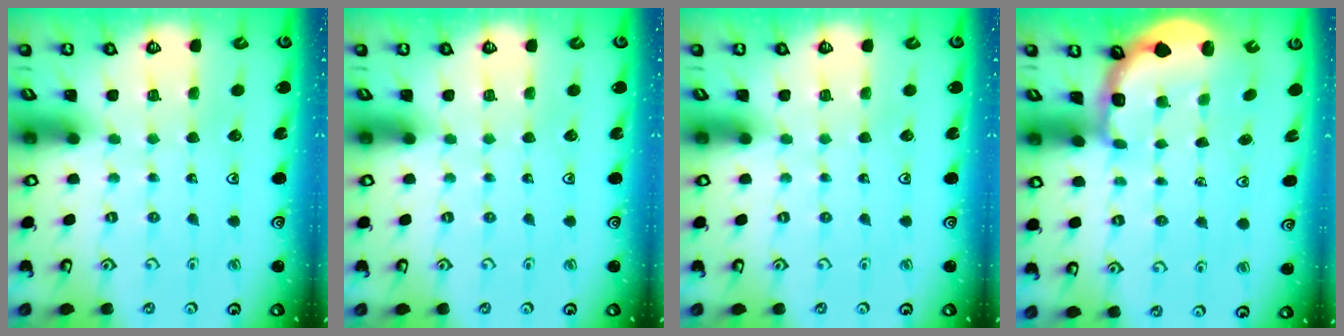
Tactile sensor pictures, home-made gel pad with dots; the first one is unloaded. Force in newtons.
{"total": 0.0}
{"total": 0.0}
{"total": 2.5, "press": 2.3, "slide": 1.1}